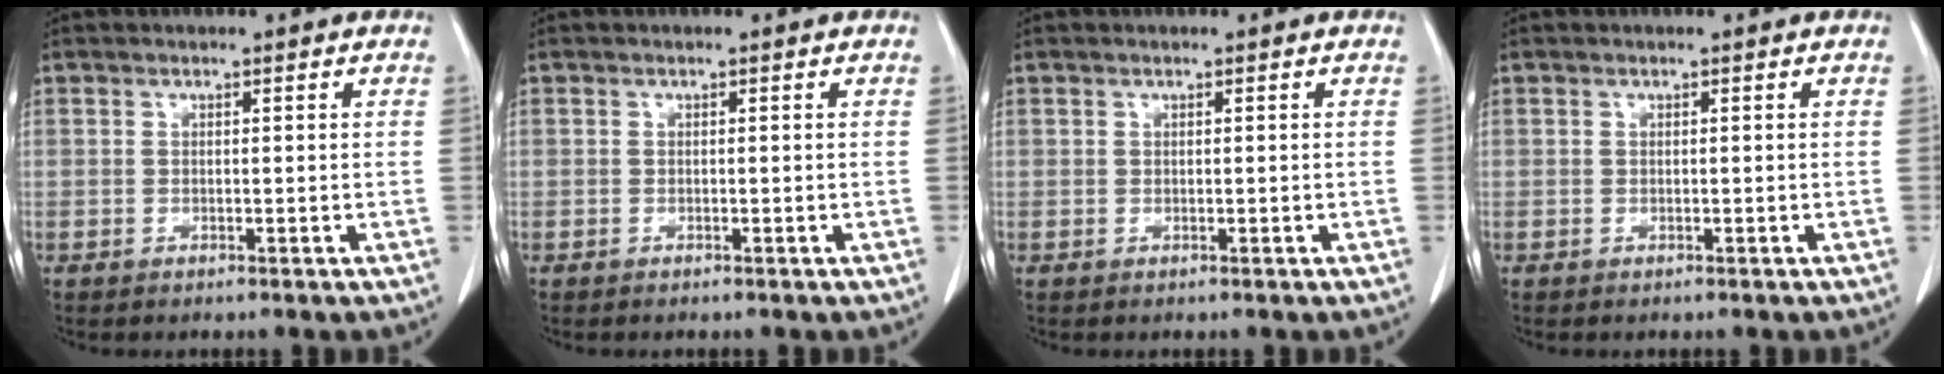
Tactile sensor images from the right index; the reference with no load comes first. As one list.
[{"total": 0.0}, {"total": 0.0}, {"total": 0.0}]